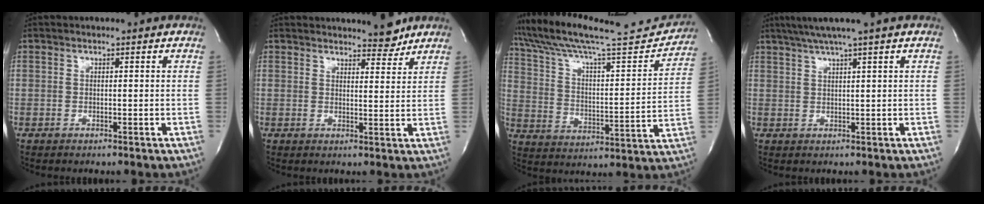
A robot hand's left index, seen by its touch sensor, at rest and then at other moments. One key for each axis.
{"total": 3.8, "fx": 3.6, "fy": 0.9, "fz": 1.0, "tx": -0.010, "ty": -0.019, "tz": 0.040}
{"total": 22.7, "fx": 21.0, "fy": 1.4, "fz": 8.4, "tx": -0.147, "ty": -0.031, "tz": 0.314}
{"total": 5.4, "fx": 3.8, "fy": -1.4, "fz": 3.6, "tx": -0.057, "ty": 0.014, "tz": 0.067}